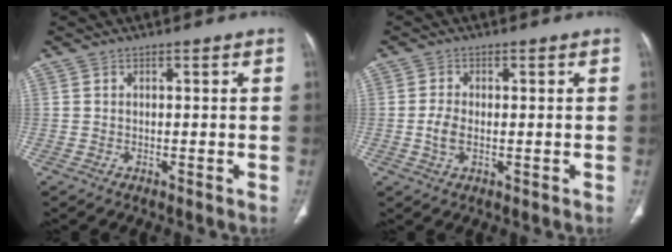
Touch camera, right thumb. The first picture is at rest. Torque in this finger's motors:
{"motor_torque": [-0.28, 0.42, 0.24, 0.43, 0.13]}